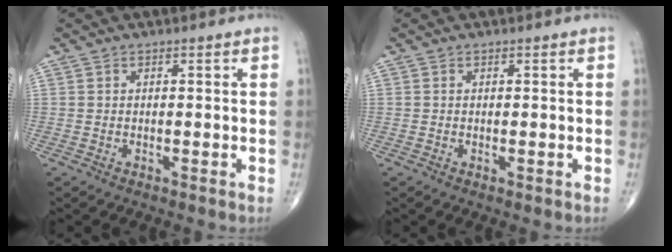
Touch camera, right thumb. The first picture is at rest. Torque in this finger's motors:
{"motor_torque": [-0.33, -0.02, 0.14, 0.05, -0.01]}